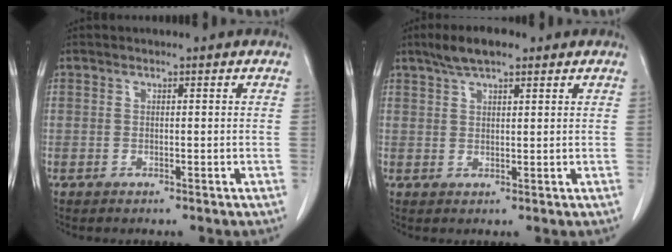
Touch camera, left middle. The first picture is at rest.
{"total": 5.2, "force": [3.6, 1.4, 3.4], "torque": [-0.068, 0.016, 0.063]}